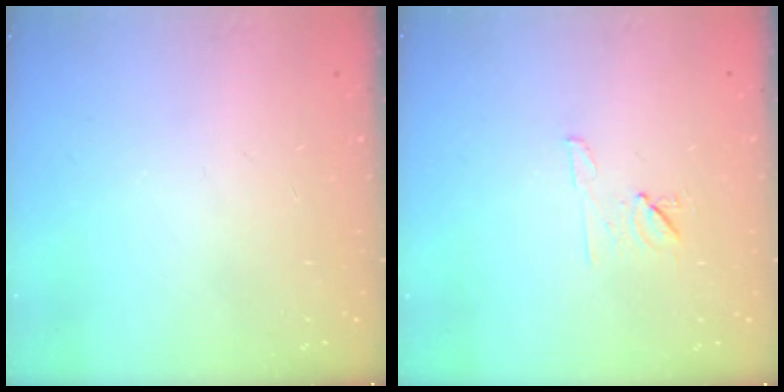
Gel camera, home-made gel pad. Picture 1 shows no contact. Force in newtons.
{"total": 6.4, "press": 6.4, "slide": 0.6}